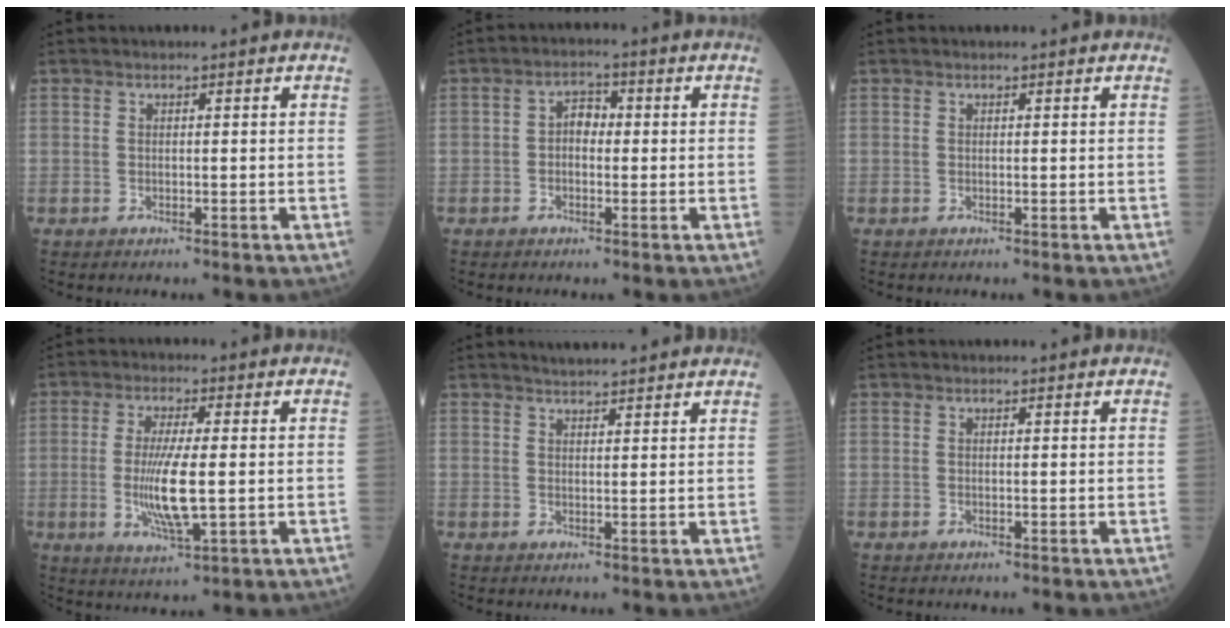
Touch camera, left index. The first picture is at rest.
{"total": 3.0, "force": [-0.2, 1.9, 2.4], "torque": [-0.039, 0.016, -0.007]}
{"total": 0.0}
{"total": 8.1, "force": [-0.7, 1.2, 8.0], "torque": [-0.164, -0.014, -0.013]}
{"total": 5.5, "force": [5.1, 0.6, 1.9], "torque": [-0.030, 0.022, 0.065]}
{"total": 0.7, "force": [0.7, 0.1, 0.1], "torque": [-0.004, -0.001, 0.005]}